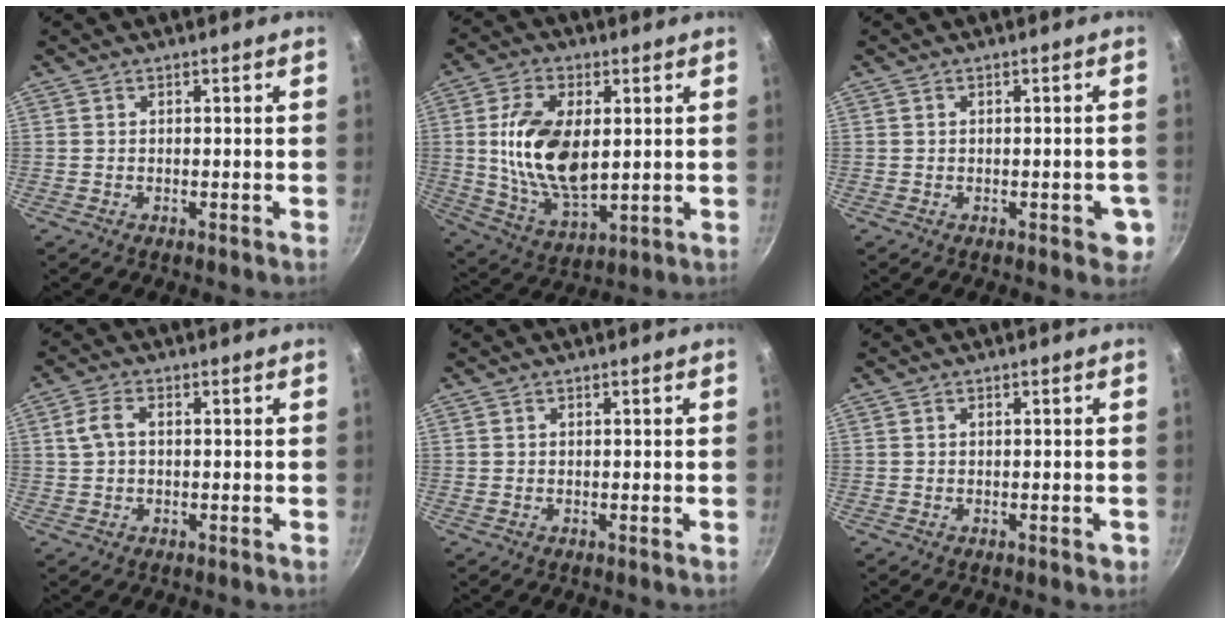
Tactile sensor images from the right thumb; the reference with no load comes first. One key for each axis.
{"total": 16.1, "fx": 1.9, "fy": 8.9, "fz": 13.3, "tx": -0.238, "ty": -0.012, "tz": 0.043}
{"total": 3.9, "fx": -1.1, "fy": 2.0, "fz": 3.2, "tx": -0.017, "ty": 0.011, "tz": -0.012}
{"total": 4.0, "fx": 0.5, "fy": 2.5, "fz": 3.1, "tx": -0.066, "ty": 0.012, "tz": 0.006}
{"total": 0.0}
{"total": 1.1, "fx": -0.2, "fy": 0.7, "fz": 0.9, "tx": -0.007, "ty": 0.004, "tz": -0.002}